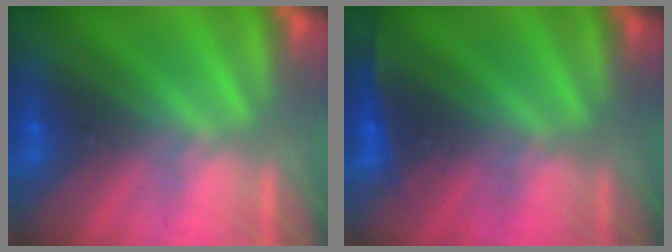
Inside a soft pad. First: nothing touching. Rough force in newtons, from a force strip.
{"total": 1.6}